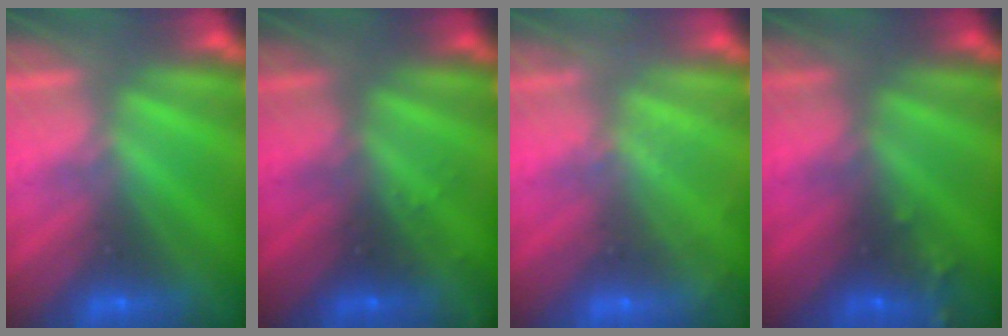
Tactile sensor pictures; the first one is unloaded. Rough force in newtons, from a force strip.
{"total": 2.9}
{"total": 1.8}
{"total": 8.4}